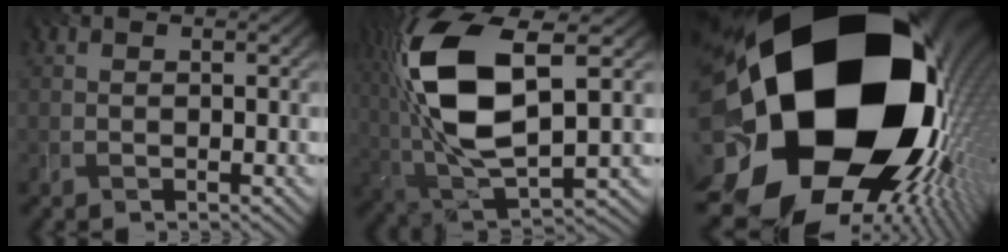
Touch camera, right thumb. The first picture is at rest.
{"total": 15.6, "force": [2.7, 7.0, 13.7], "torque": [-0.311, 0.005, 0.053]}
{"total": 24.4, "force": [-0.2, 17.8, 16.6], "torque": [-0.291, -0.110, -0.006]}